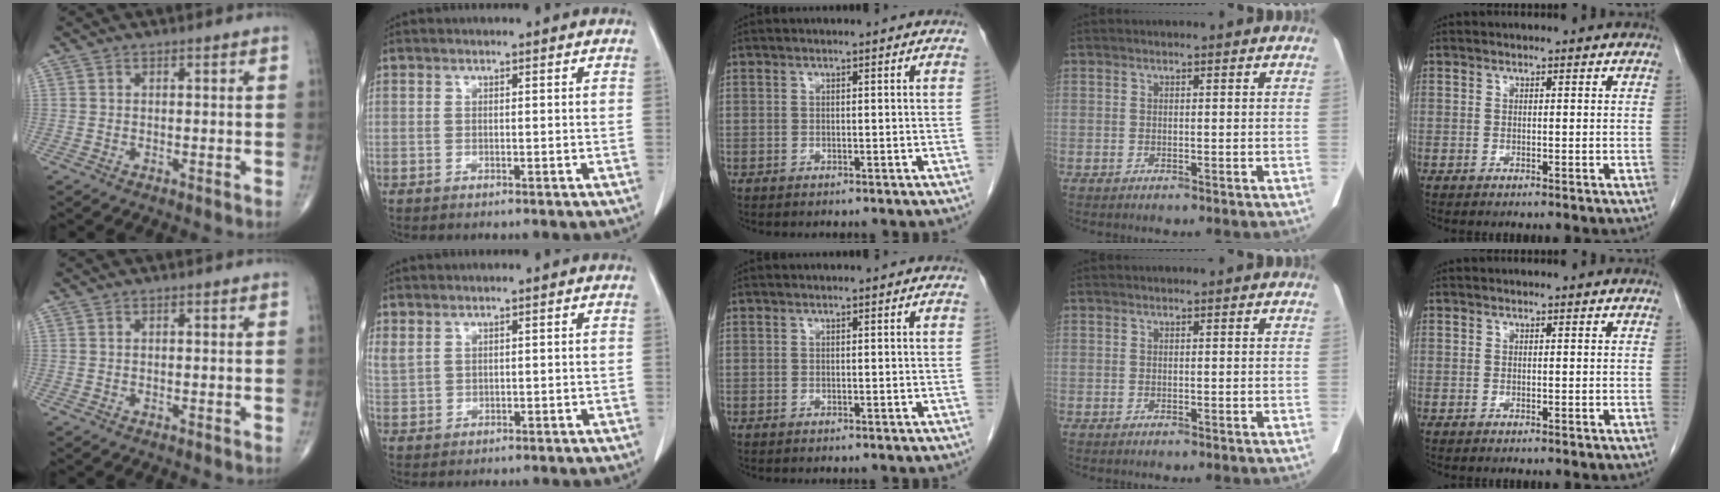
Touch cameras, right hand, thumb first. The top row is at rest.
{"index": {"total": 2.7, "force": [1.5, 1.5, 1.6], "torque": [-0.051, 0.016, 0.046]}}